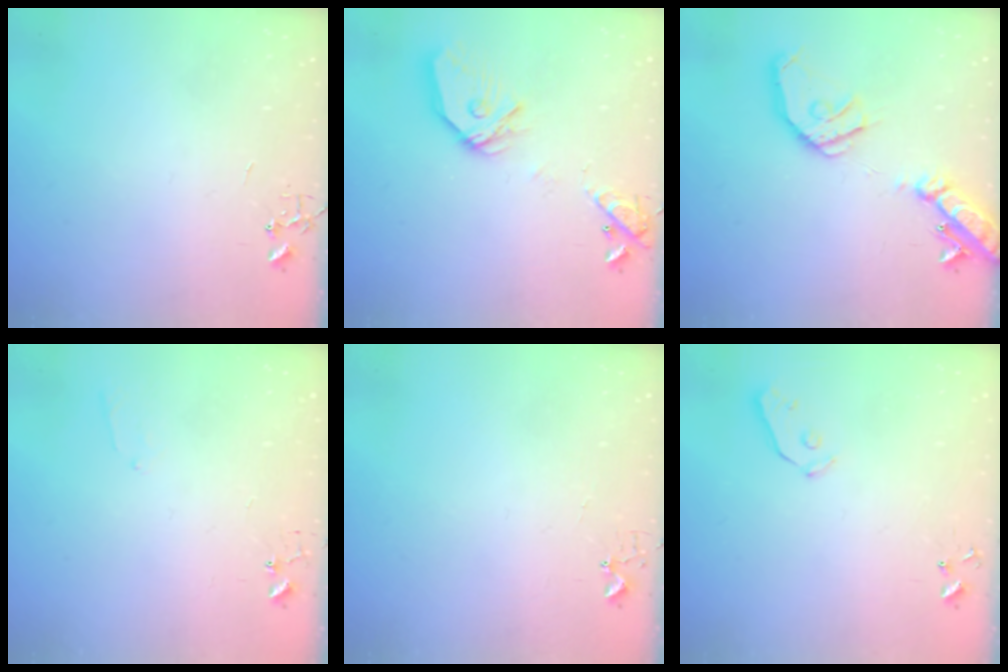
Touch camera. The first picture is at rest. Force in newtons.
{"total": 15.8, "press": 15.6, "slide": 2.1}
{"total": 18.8, "press": 18.6, "slide": 3.0}
{"total": 5.1, "press": 5.1, "slide": 0.5}
{"total": 2.7, "press": 2.7, "slide": 0.3}
{"total": 3.8, "press": 3.8, "slide": 0.4}